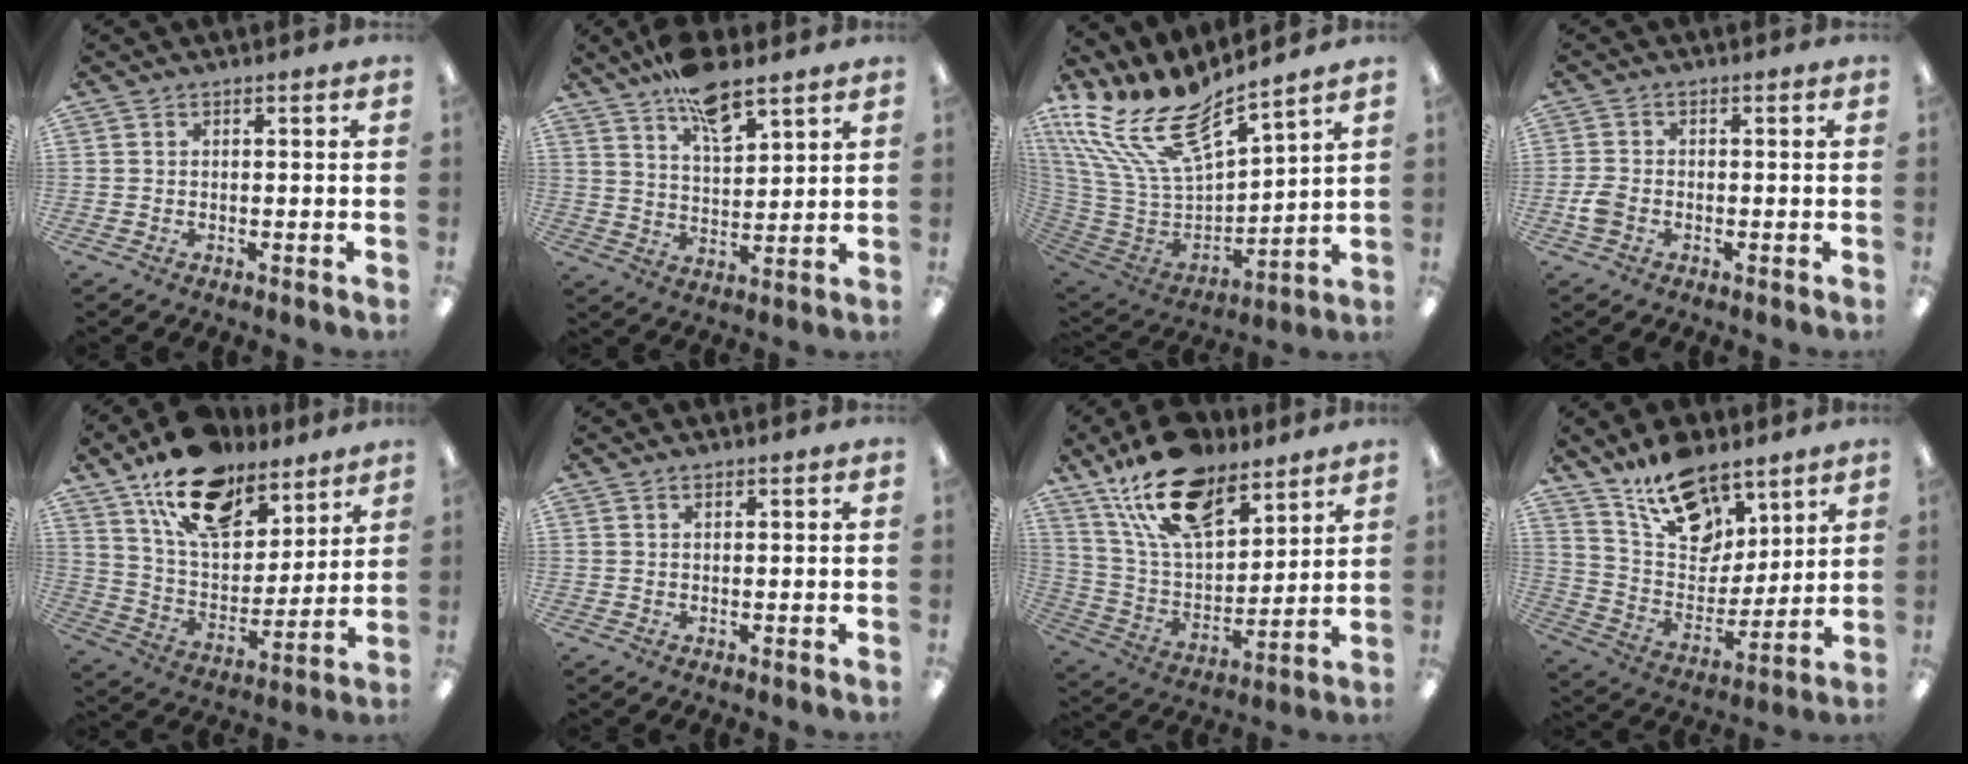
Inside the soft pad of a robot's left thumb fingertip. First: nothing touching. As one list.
[{"total": 10.8, "force": [8.0, 4.1, 6.0], "torque": [-0.098, -0.041, 0.141]}, {"total": 21.7, "force": [15.0, 8.1, 13.4], "torque": [-0.279, -0.107, 0.263]}, {"total": 3.4, "force": [-1.2, 2.4, 2.1], "torque": [-0.040, 0.006, -0.023]}, {"total": 18.3, "force": [12.8, 9.2, 9.2], "torque": [-0.155, -0.071, 0.229]}, {"total": 0.7, "force": [0.5, 0.3, 0.3], "torque": [-0.008, 0.001, 0.010]}, {"total": 19.4, "force": [13.4, 9.1, 10.6], "torque": [-0.201, -0.063, 0.243]}, {"total": 16.0, "force": [11.8, 8.6, 6.6], "torque": [-0.118, -0.072, 0.219]}]